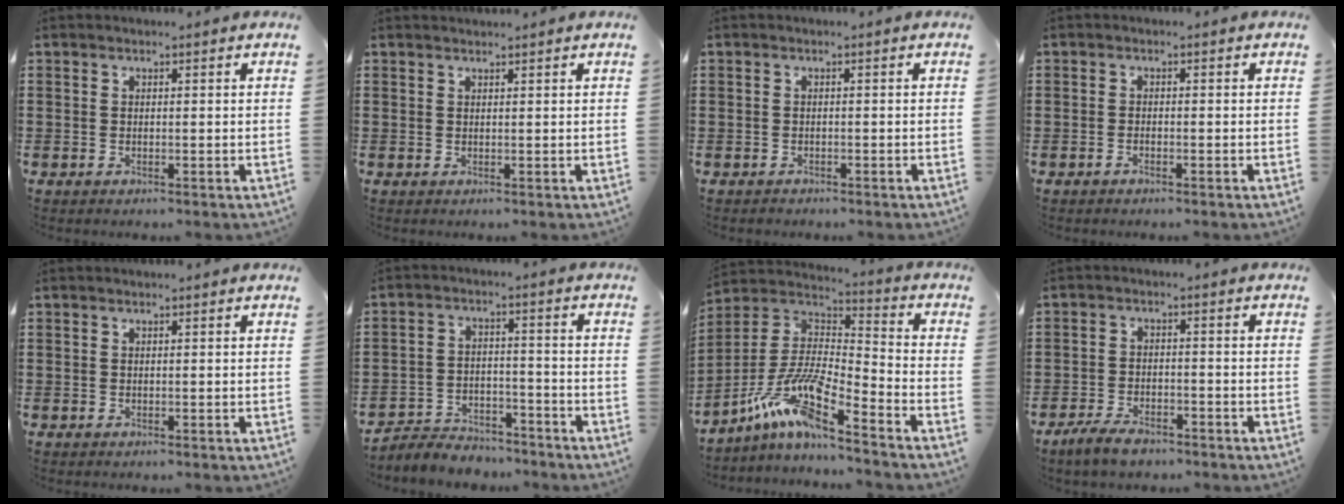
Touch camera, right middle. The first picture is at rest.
{"total": 0.7, "force": [0.7, 0.1, -0.1], "torque": [0.000, -0.001, 0.014]}
{"total": 1.0, "force": [-0.8, 0.7, -0.1], "torque": [0.002, 0.004, -0.018]}
{"total": 0.8, "force": [-0.7, 0.1, 0.5], "torque": [-0.011, -0.003, -0.012]}
{"total": 0.0}
{"total": 4.9, "force": [-4.8, 1.1, 0.1], "torque": [-0.005, 0.011, -0.100]}
{"total": 11.0, "force": [-8.2, 1.2, 7.2], "torque": [-0.174, -0.018, -0.174]}
{"total": 4.0, "force": [-3.3, 1.4, 1.7], "torque": [-0.043, 0.003, -0.067]}